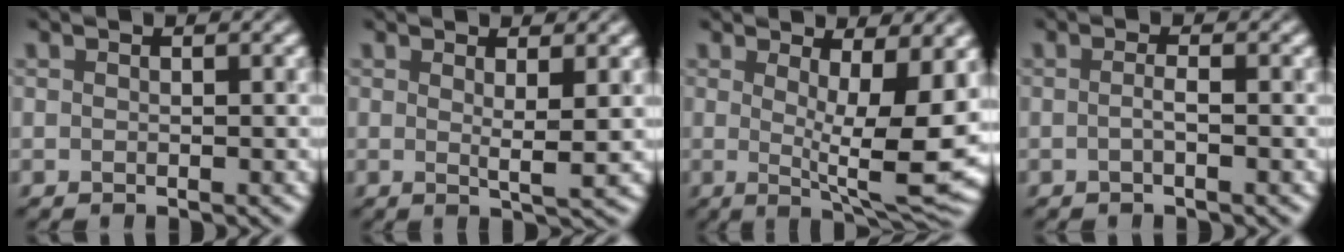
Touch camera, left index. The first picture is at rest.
{"total": 2.0, "force": [0.5, 0.2, 2.0], "torque": [-0.028, -0.002, 0.012]}
{"total": 9.6, "force": [0.5, 2.5, 9.3], "torque": [-0.124, -0.011, 0.015]}
{"total": 0.8, "force": [-0.3, 0.2, 0.8], "torque": [-0.009, 0.006, -0.004]}